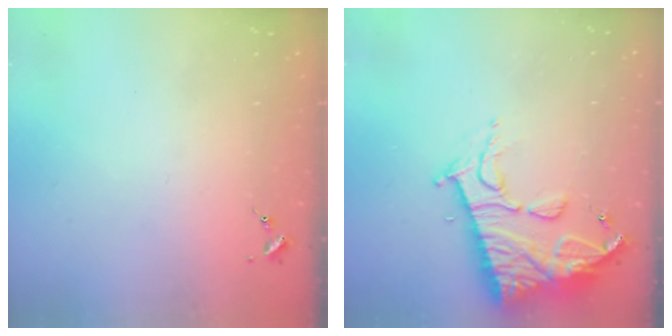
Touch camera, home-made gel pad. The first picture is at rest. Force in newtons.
{"total": 15.1, "press": 15.0, "slide": 1.6}